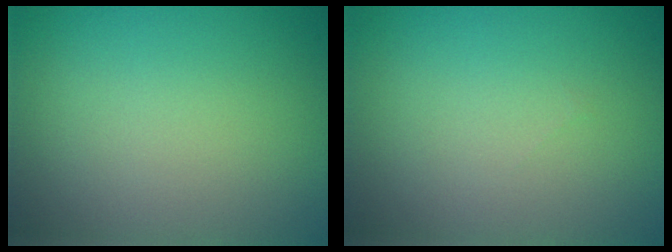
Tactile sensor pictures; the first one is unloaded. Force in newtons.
{"total": 0.0}